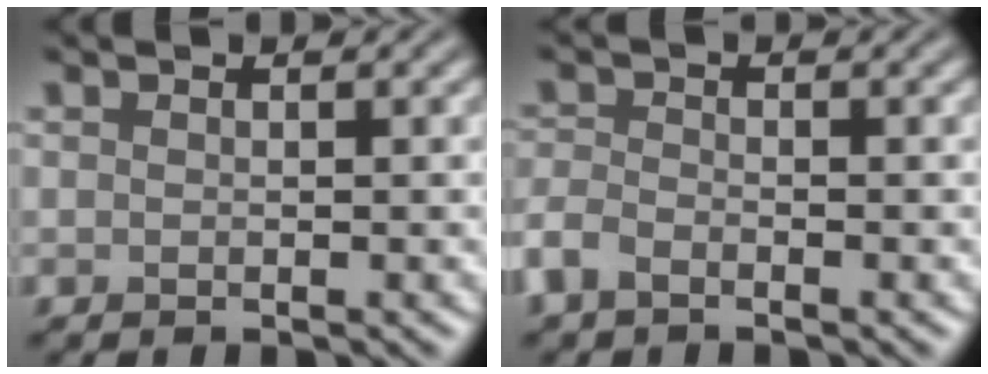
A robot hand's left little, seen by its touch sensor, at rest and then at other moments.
{"total": 2.1, "force": [-1.5, 0.9, 1.1], "torque": [-0.027, -0.001, -0.042]}